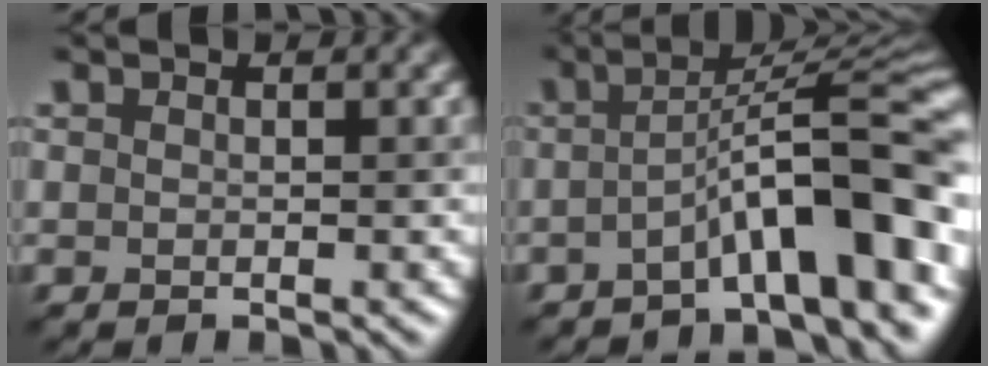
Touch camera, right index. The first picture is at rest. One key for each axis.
{"total": 9.6, "fx": -3.3, "fy": 1.8, "fz": 8.9, "tx": -0.109, "ty": 0.028, "tz": -0.056}